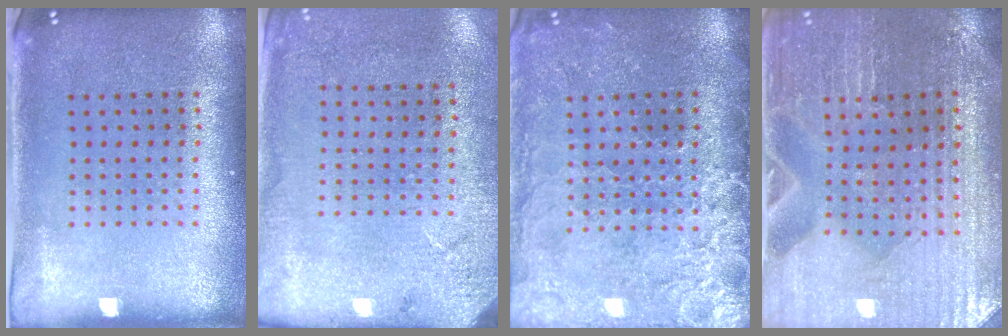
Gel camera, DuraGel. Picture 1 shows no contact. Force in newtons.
{"total": 2.6, "press": 2.3, "slide": 1.2}
{"total": 3.7, "press": 3.4, "slide": 1.5}
{"total": 1.7, "press": 1.7, "slide": 0.2}